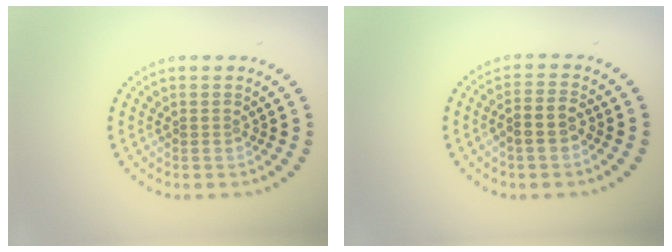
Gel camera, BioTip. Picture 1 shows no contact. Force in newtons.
{"total": 2.3, "press": 2.1, "slide": 0.9}